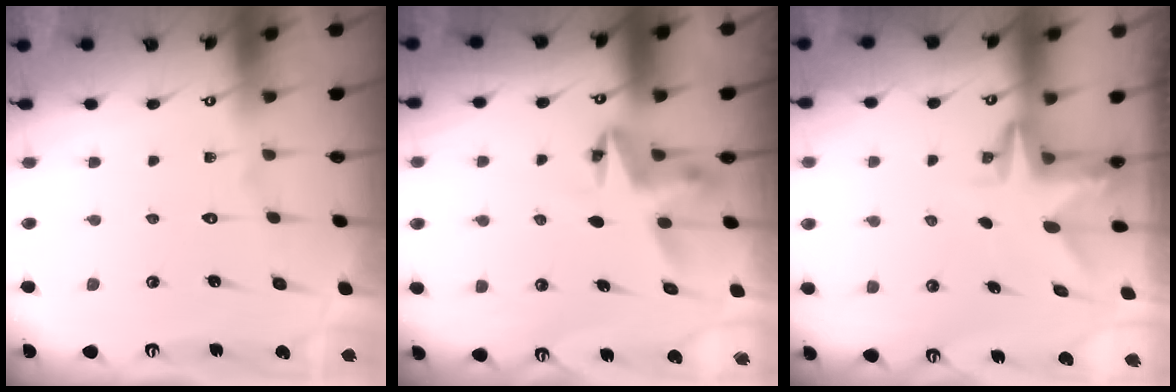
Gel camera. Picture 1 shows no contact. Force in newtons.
{"total": 5.5, "press": 5.5, "slide": 0.1}
{"total": 3.1, "press": 3.1, "slide": 0.2}